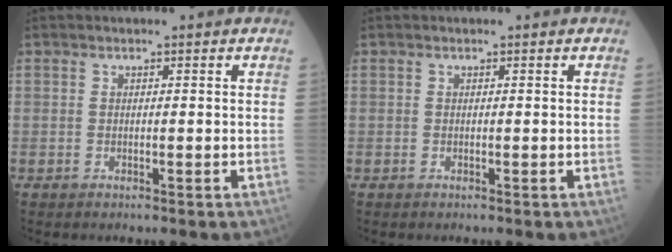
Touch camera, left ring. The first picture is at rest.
{"total": 0.0}